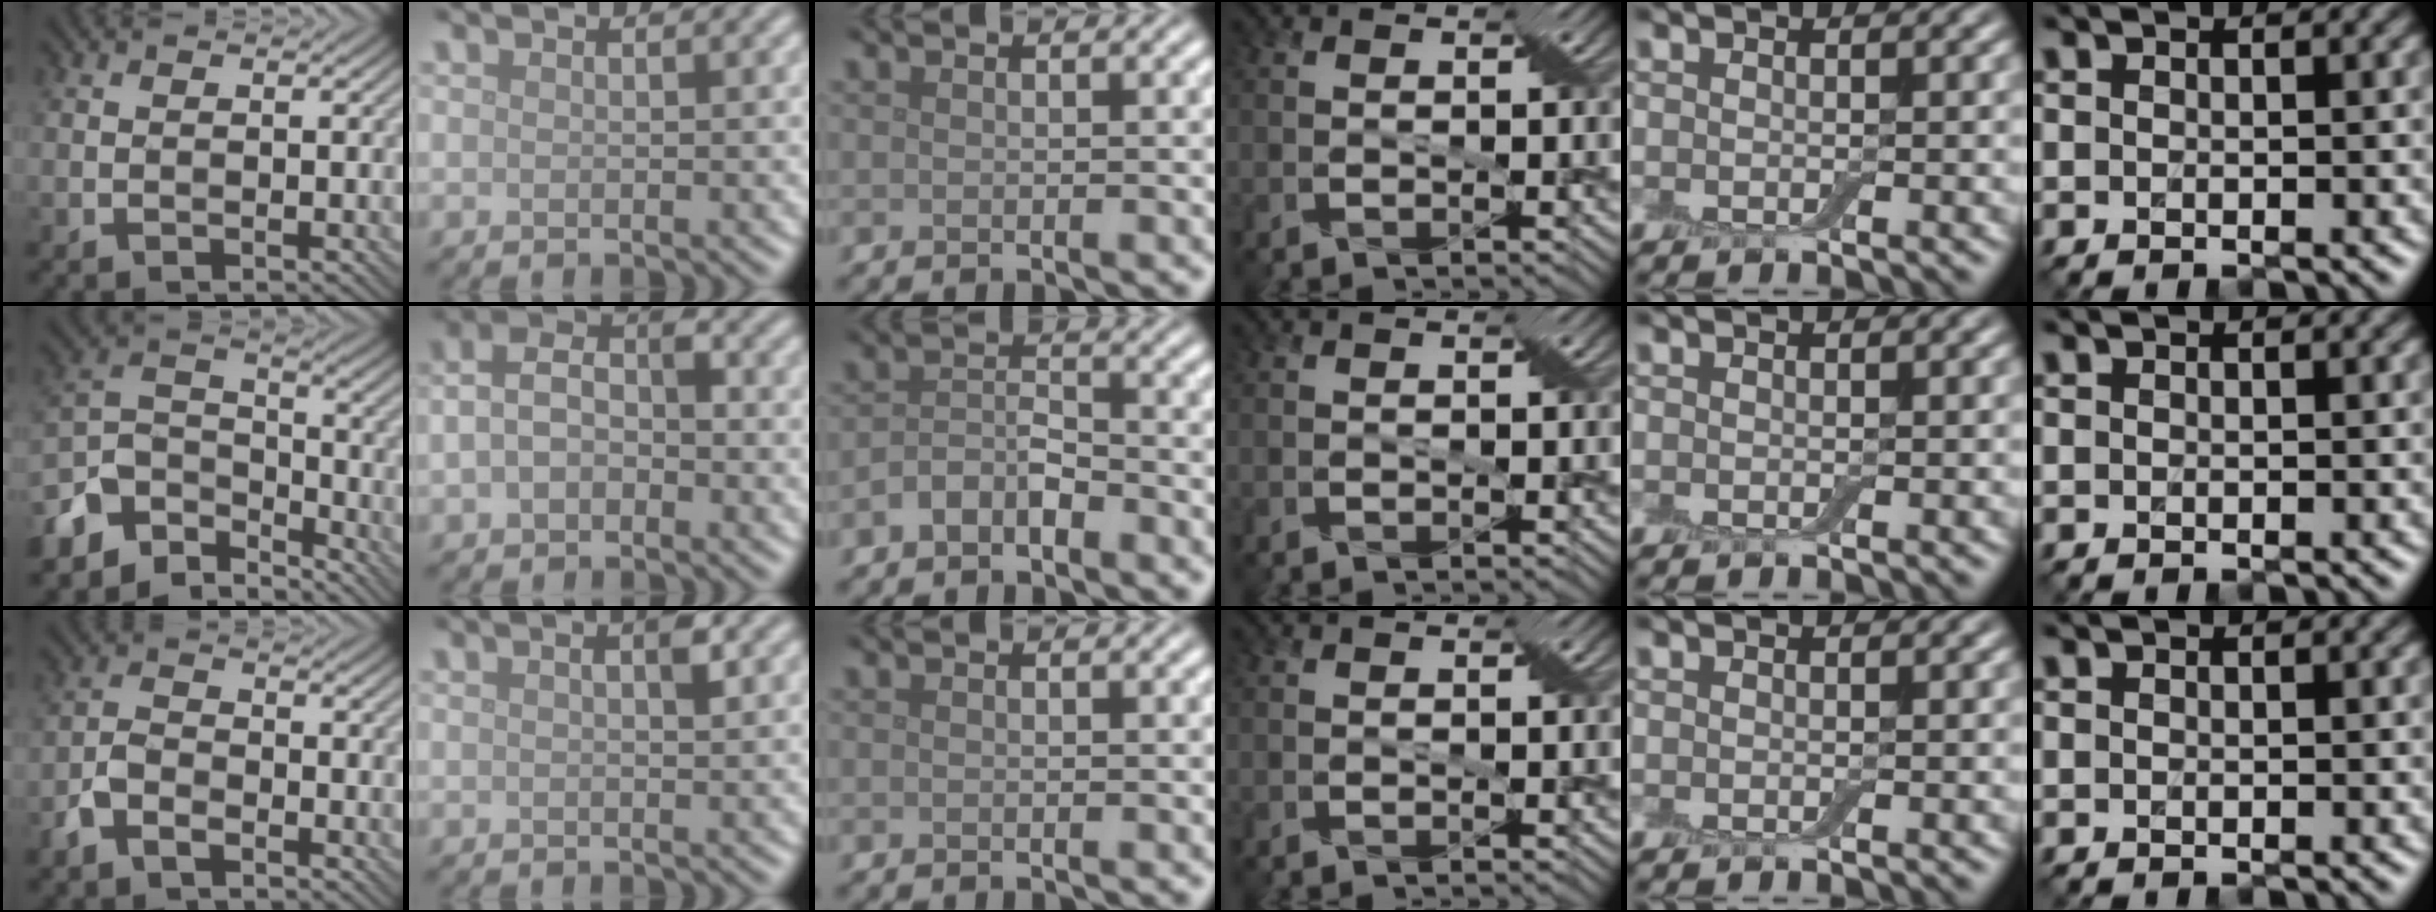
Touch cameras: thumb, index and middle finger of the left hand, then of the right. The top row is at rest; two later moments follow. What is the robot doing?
{"motion": "squeeze", "object": "air blower"}